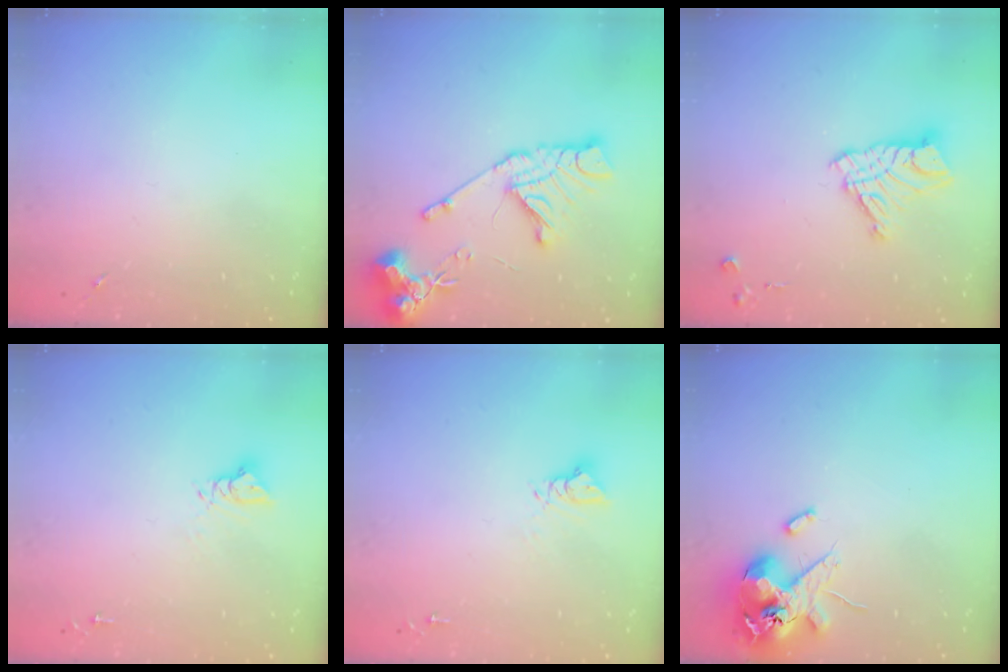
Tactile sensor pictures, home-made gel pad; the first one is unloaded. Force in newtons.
{"total": 16.4, "press": 16.3, "slide": 1.9}
{"total": 11.6, "press": 11.6, "slide": 1.0}
{"total": 6.2, "press": 6.2, "slide": 0.3}
{"total": 6.2, "press": 6.2, "slide": 0.3}
{"total": 14.1, "press": 13.9, "slide": 2.5}